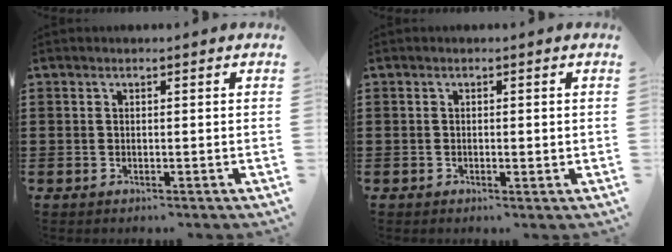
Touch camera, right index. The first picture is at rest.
{"total": 0.7, "force": [-0.1, 0.3, 0.6], "torque": [-0.013, -0.001, -0.001]}